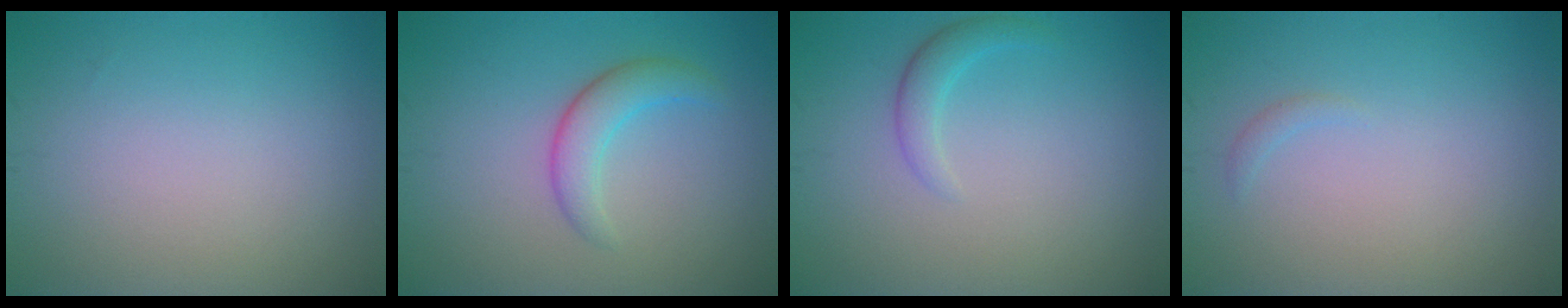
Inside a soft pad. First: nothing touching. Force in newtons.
{"total": 2.9, "press": 2.9, "slide": 0.1}
{"total": 1.8, "press": 1.8, "slide": 0.1}
{"total": 0.6, "press": 0.6, "slide": 0.1}